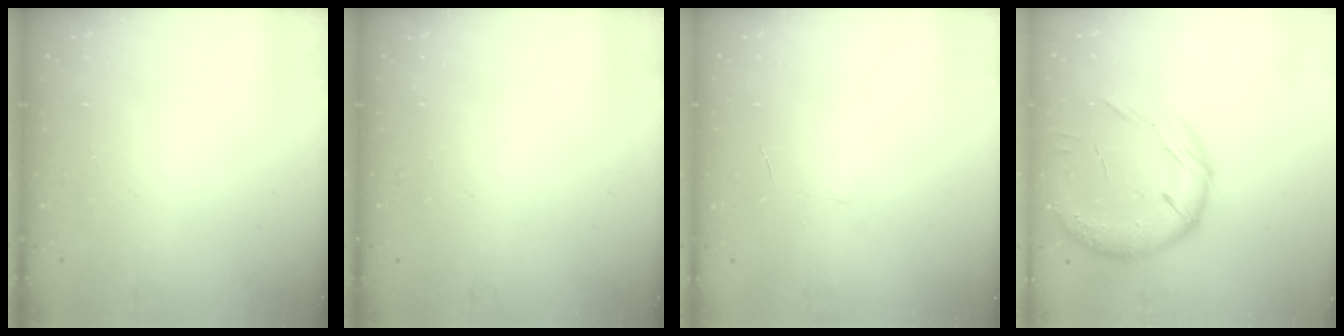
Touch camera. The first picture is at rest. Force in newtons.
{"total": 0.0}
{"total": 3.6, "press": 3.5, "slide": 0.9}
{"total": 17.2, "press": 16.9, "slide": 3.1}